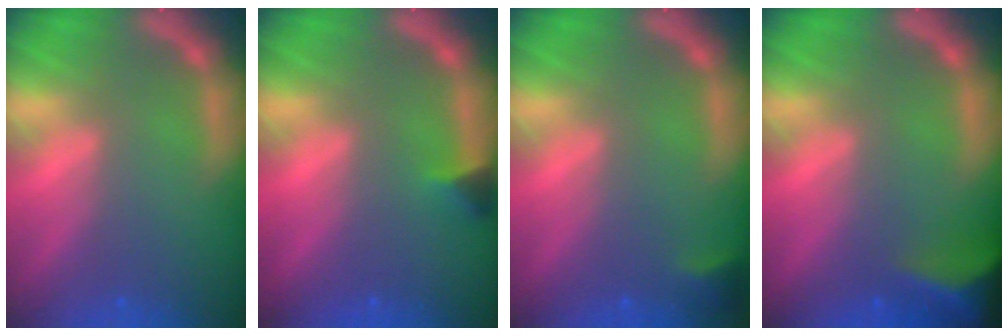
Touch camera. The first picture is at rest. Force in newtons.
{"total": 1.4}
{"total": 1.4}
{"total": 7.5}